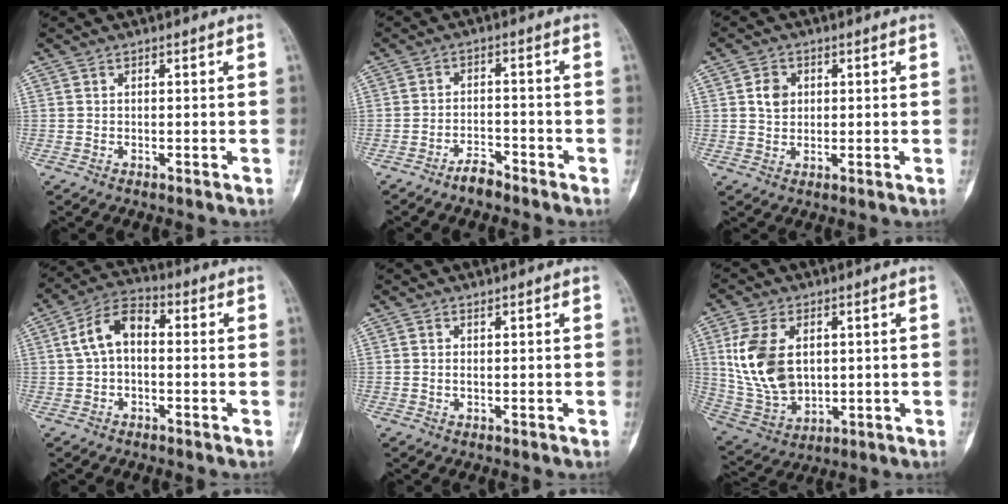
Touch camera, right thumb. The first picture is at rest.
{"total": 3.6, "force": [-3.0, 1.4, 1.5], "torque": [-0.016, 0.021, -0.054]}
{"total": 4.0, "force": [0.9, 3.3, 2.1], "torque": [-0.017, -0.002, 0.015]}
{"total": 8.4, "force": [0.6, 5.1, 6.6], "torque": [-0.115, 0.028, -0.002]}
{"total": 0.8, "force": [0.3, 0.4, 0.6], "torque": [-0.009, -0.001, 0.008]}
{"total": 14.7, "force": [2.5, 9.6, 10.8], "torque": [-0.198, -0.010, 0.063]}